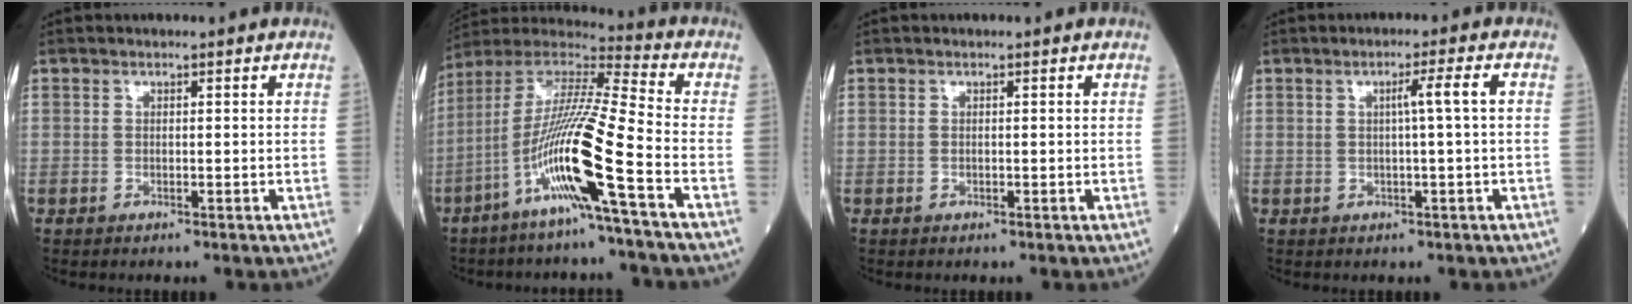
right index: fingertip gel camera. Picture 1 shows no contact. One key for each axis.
{"total": 15.7, "fx": -6.5, "fy": -1.1, "fz": 14.3, "tx": -0.288, "ty": -0.010, "tz": -0.132}
{"total": 0.0}
{"total": 3.1, "fx": 0.3, "fy": -0.8, "fz": 3.0, "tx": -0.050, "ty": 0.005, "tz": 0.006}